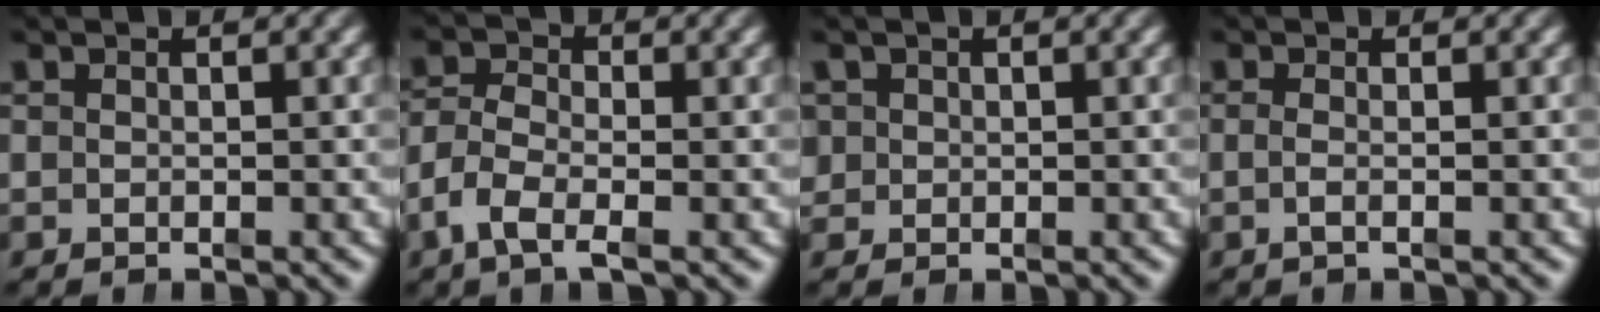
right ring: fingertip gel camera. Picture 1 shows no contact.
{"total": 4.2, "force": [-1.6, 2.9, 2.7], "torque": [-0.069, -0.018, -0.026]}
{"total": 2.2, "force": [0.3, 2.1, 0.7], "torque": [-0.026, -0.010, 0.011]}
{"total": 1.2, "force": [-0.5, -0.5, 1.0], "torque": [-0.025, -0.011, -0.005]}